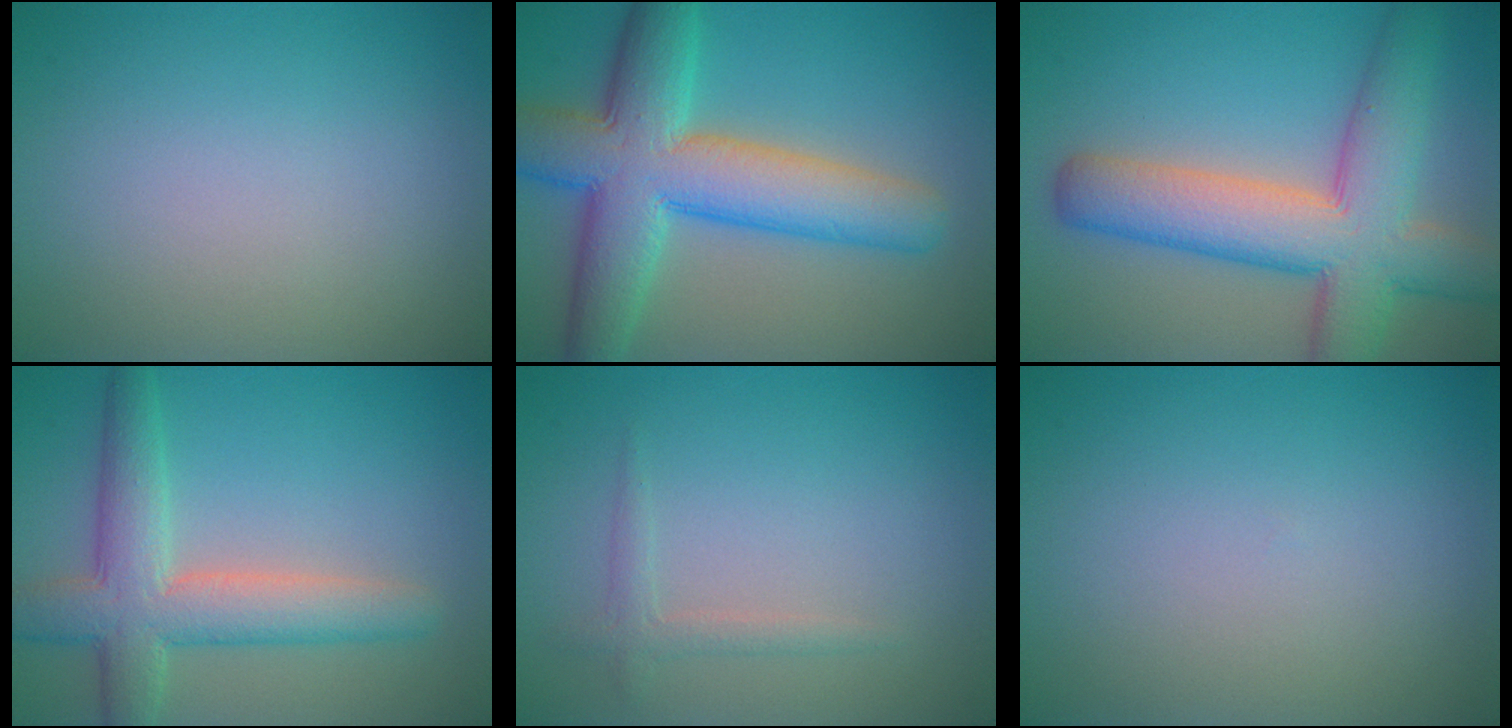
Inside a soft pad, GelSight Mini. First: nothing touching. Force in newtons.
{"total": 10.5, "press": 10.4, "slide": 0.4}
{"total": 9.8, "press": 9.7, "slide": 0.6}
{"total": 6.4, "press": 6.4, "slide": 0.3}
{"total": 1.3, "press": 1.3, "slide": 0.0}
{"total": 0.0}